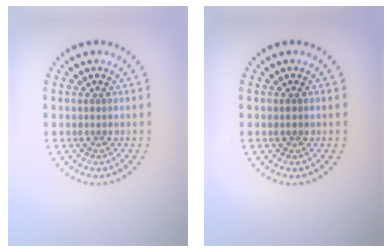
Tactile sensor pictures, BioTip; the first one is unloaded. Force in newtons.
{"total": 0.9, "press": 0.9, "slide": 0.2}